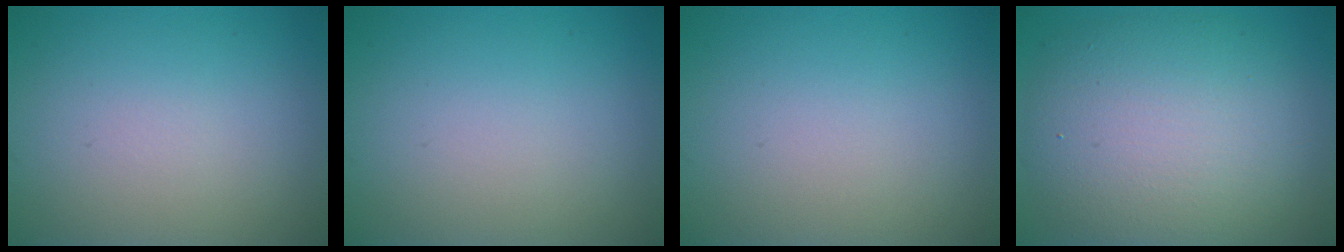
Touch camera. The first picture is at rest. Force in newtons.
{"total": 0.0}
{"total": 0.0}
{"total": 9.8, "press": 9.8, "slide": 0.6}